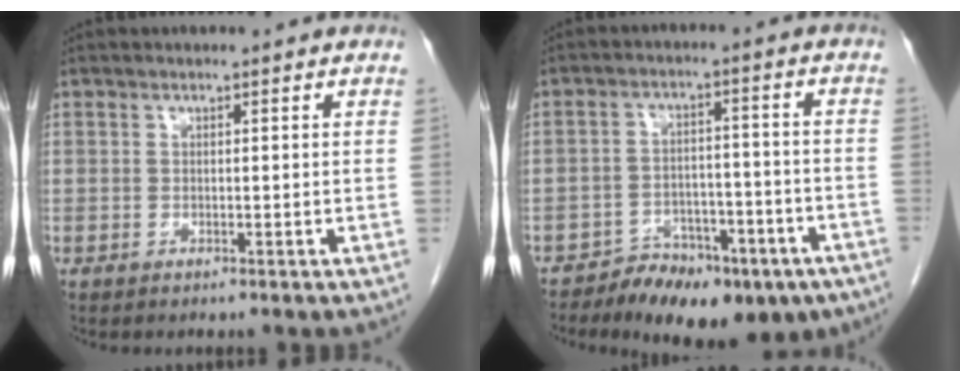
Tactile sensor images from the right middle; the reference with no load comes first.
{"total": 13.4, "force": [-9.5, 6.2, 7.1], "torque": [-0.081, 0.024, -0.139]}